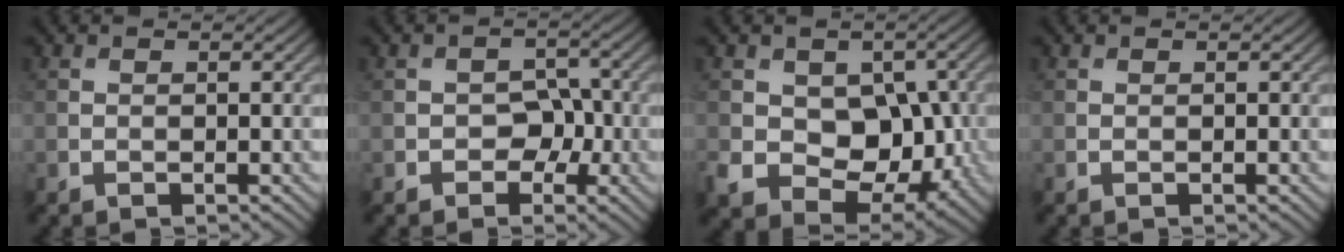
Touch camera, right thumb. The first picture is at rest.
{"total": 3.6, "force": [-1.5, 2.8, 1.7], "torque": [-0.015, 0.010, -0.030]}
{"total": 9.8, "force": [-0.5, 7.6, 6.2], "torque": [-0.108, -0.029, -0.010]}
{"total": 0.0}